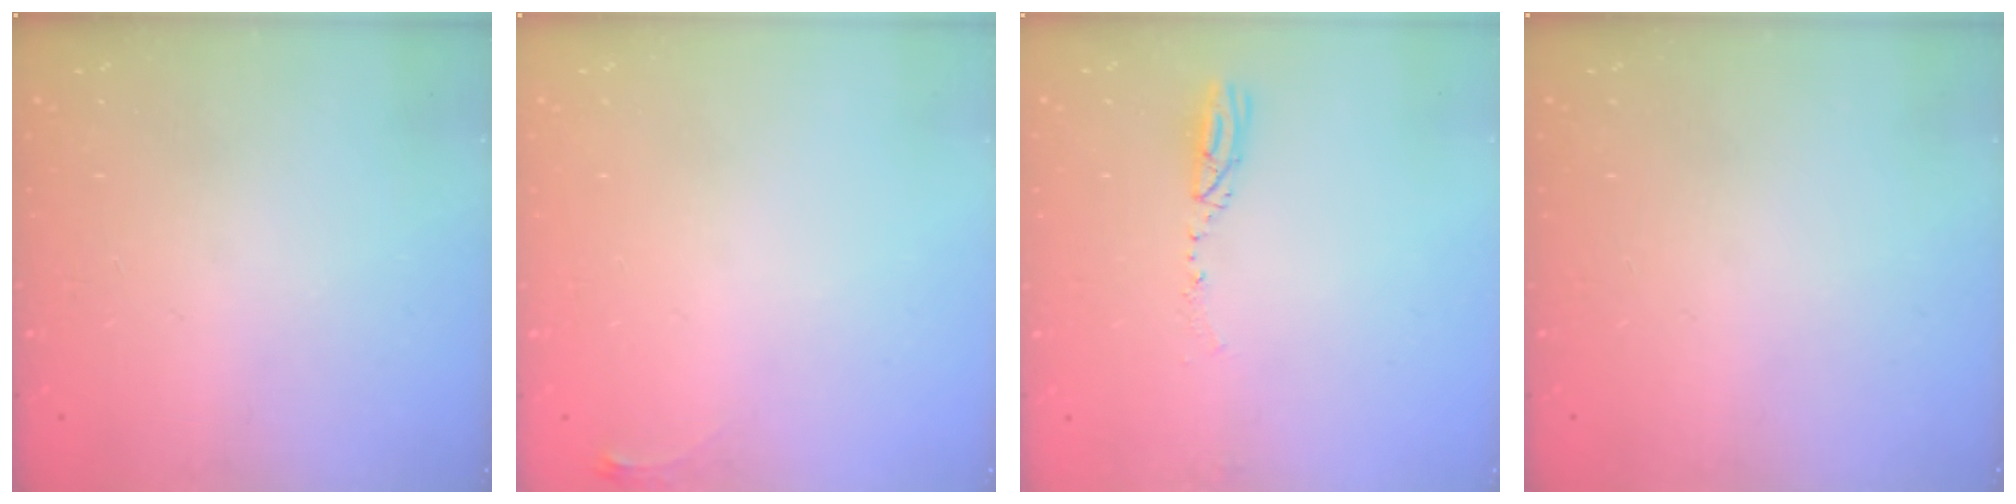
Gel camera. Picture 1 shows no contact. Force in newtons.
{"total": 3.6, "press": 3.5, "slide": 0.4}
{"total": 3.7, "press": 3.6, "slide": 0.8}
{"total": 0.0}